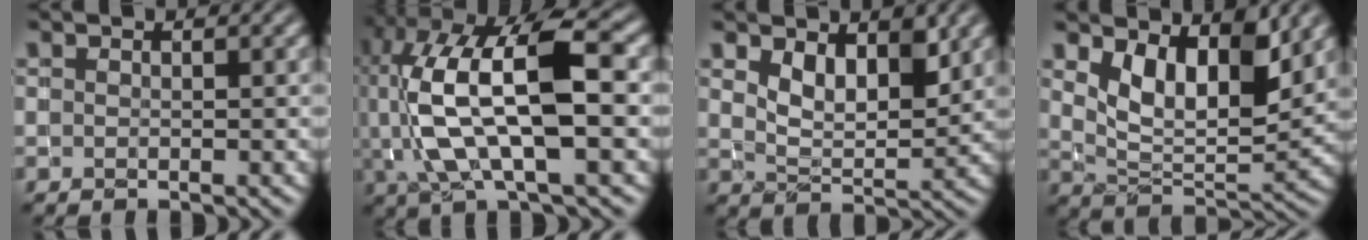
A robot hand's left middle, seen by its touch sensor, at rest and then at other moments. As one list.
[{"total": 12.4, "force": [0.0, 5.0, 11.4], "torque": [-0.234, 0.012, -0.002]}, {"total": 3.9, "force": [2.0, 1.9, 2.8], "torque": [-0.054, -0.010, 0.034]}, {"total": 6.9, "force": [3.0, 3.3, 5.3], "torque": [-0.095, -0.014, 0.049]}]